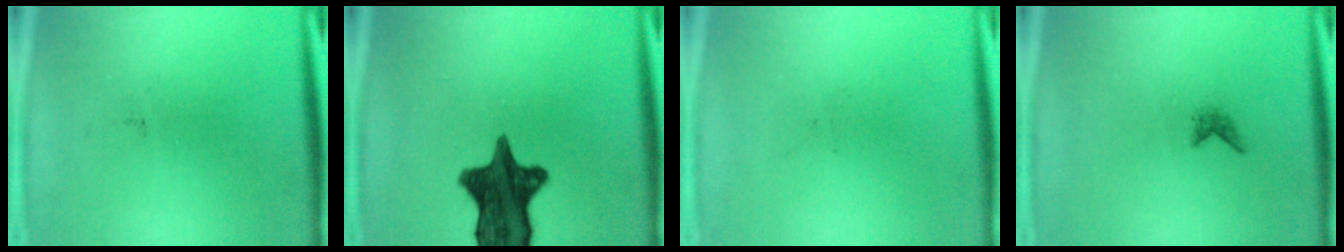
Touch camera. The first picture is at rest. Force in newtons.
{"total": 13.1}
{"total": 0.0}
{"total": 0.8}